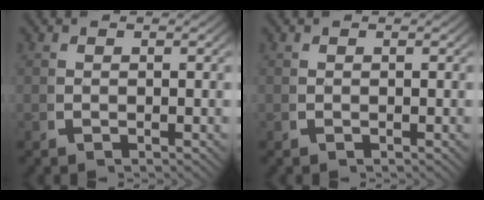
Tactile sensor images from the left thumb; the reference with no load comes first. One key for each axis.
{"total": 0.0}